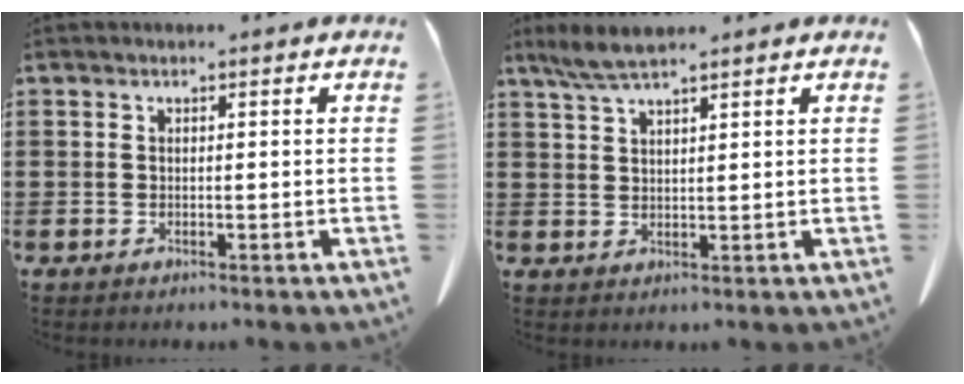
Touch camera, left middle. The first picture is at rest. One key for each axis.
{"total": 4.0, "fx": 3.0, "fy": 0.5, "fz": 2.6, "tx": -0.058, "ty": 0.001, "tz": 0.055}